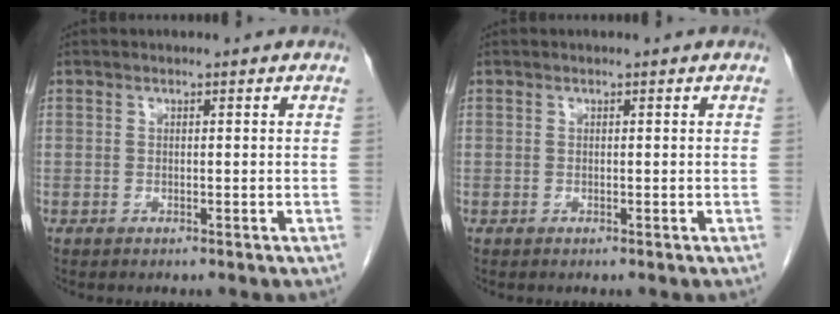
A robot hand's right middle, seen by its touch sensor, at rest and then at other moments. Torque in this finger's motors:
{"motor_torque": [0.00, 0.00, 0.00, 0.00]}